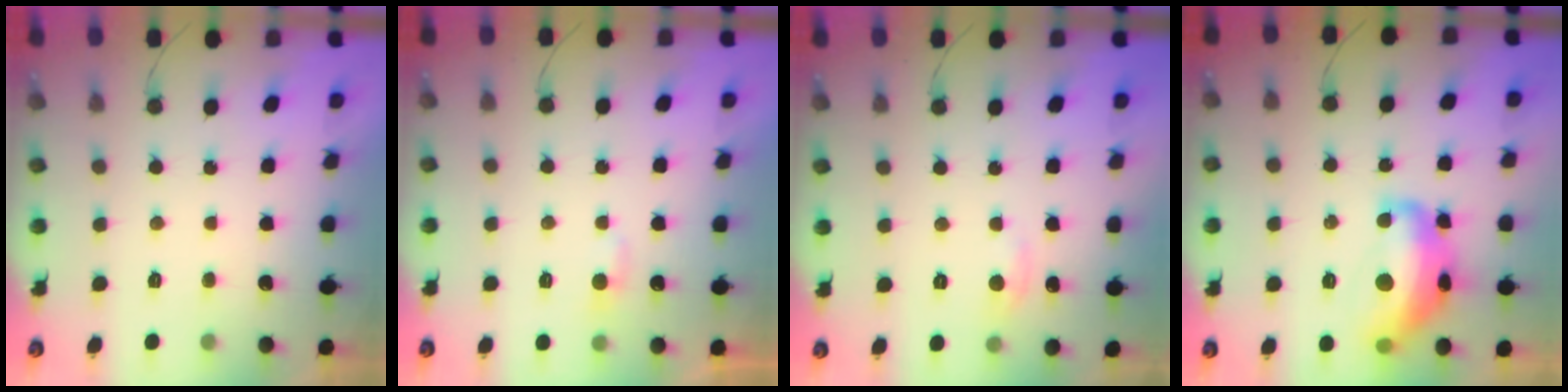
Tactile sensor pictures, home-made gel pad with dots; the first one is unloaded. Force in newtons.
{"total": 3.3, "press": 3.3, "slide": 0.4}
{"total": 2.8, "press": 2.8, "slide": 0.4}
{"total": 15.7, "press": 15.6, "slide": 1.1}